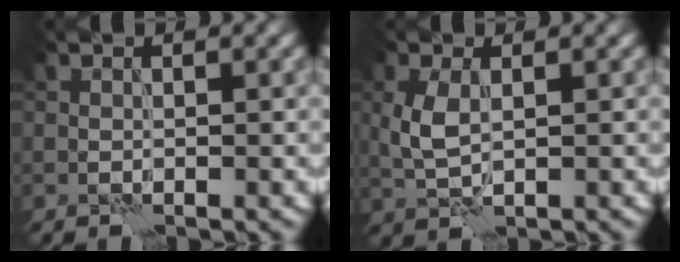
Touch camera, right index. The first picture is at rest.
{"total": 2.9, "force": [0.3, 1.5, 2.5], "torque": [-0.063, 0.002, 0.009]}